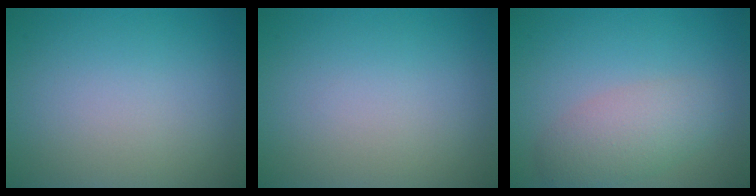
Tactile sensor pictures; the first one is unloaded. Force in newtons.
{"total": 0.0}
{"total": 3.5, "press": 3.5, "slide": 0.2}